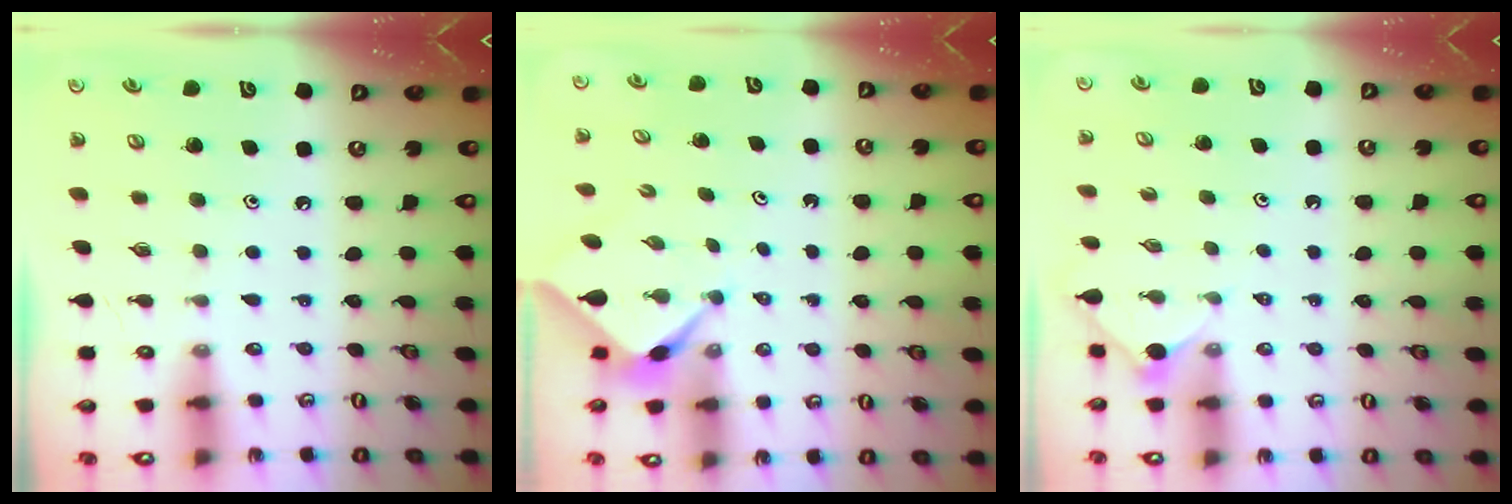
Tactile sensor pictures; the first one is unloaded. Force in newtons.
{"total": 2.2, "press": 2.2, "slide": 0.2}
{"total": 2.9, "press": 2.8, "slide": 0.5}